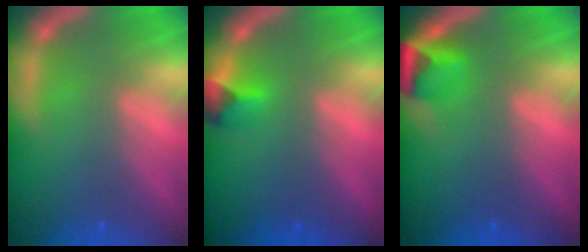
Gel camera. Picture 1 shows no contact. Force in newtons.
{"total": 1.9}
{"total": 2.9}